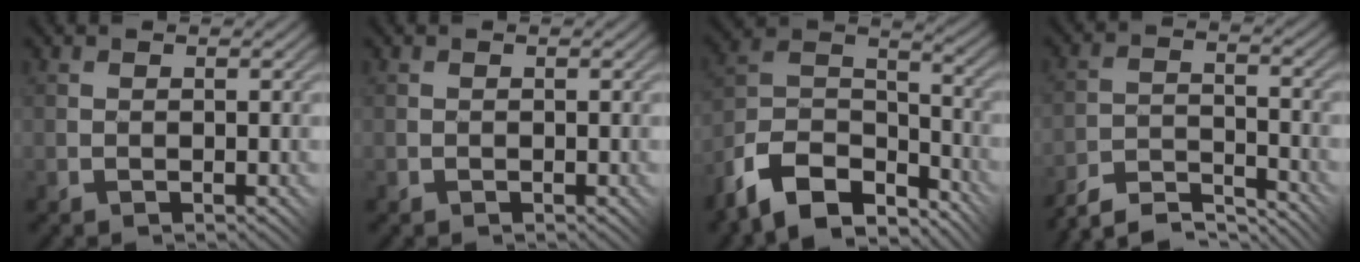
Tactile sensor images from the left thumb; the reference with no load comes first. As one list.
[{"total": 0.0}, {"total": 12.4, "force": [-9.3, 5.5, 6.1], "torque": [-0.151, 0.002, -0.177]}, {"total": 7.8, "force": [-7.5, 0.6, 2.0], "torque": [-0.039, 0.012, -0.143]}]